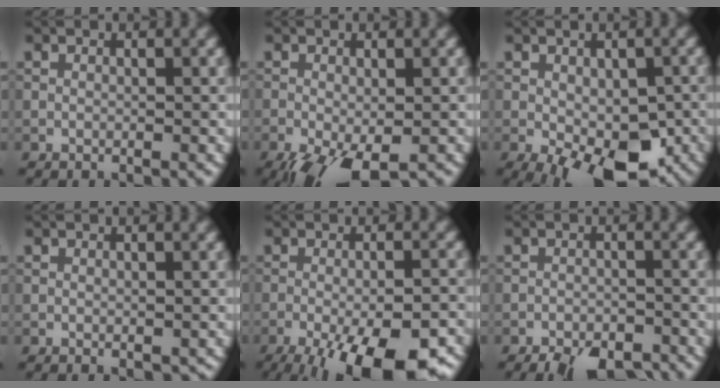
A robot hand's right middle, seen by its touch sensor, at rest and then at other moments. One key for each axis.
{"total": 6.2, "fx": -3.5, "fy": 2.2, "fz": 4.7, "tx": -0.088, "ty": -0.020, "tz": -0.057}
{"total": 9.5, "fx": -4.0, "fy": 4.6, "fz": 7.3, "tx": -0.122, "ty": -0.025, "tz": -0.049}
{"total": 0.6, "fx": -0.1, "fy": 0.3, "fz": 0.5, "tx": -0.004, "ty": -0.003, "tz": 0.000}
{"total": 14.5, "fx": -8.9, "fy": 4.7, "fz": 10.4, "tx": -0.138, "ty": -0.034, "tz": -0.118}
{"total": 5.9, "fx": -5.0, "fy": 1.9, "fz": 2.6, "tx": -0.034, "ty": -0.011, "tz": -0.073}